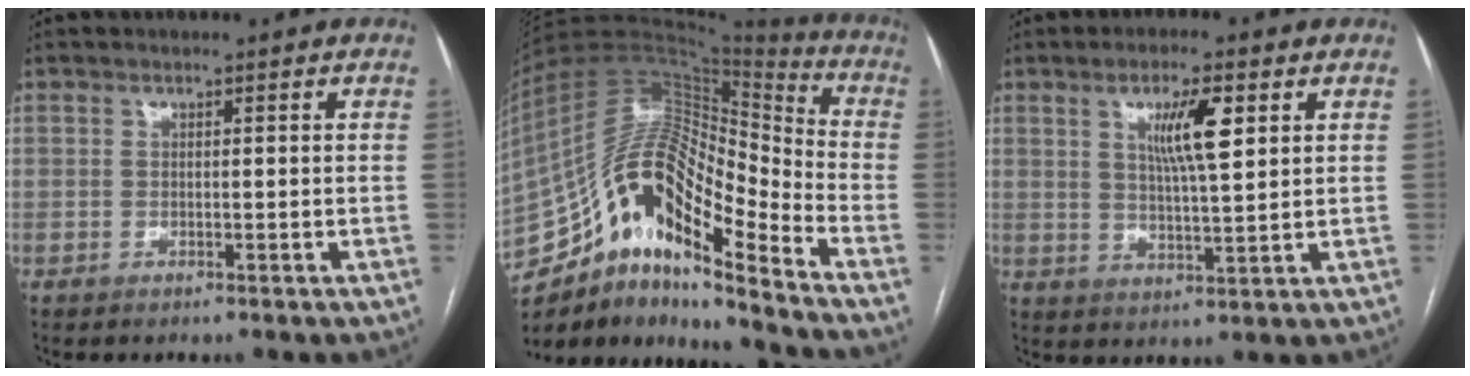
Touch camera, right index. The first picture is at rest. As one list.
[{"total": 21.4, "force": [-12.8, 5.8, 16.1], "torque": [-0.315, 0.033, -0.220]}, {"total": 7.4, "force": [2.8, 0.9, 6.8], "torque": [-0.120, 0.000, 0.050]}]